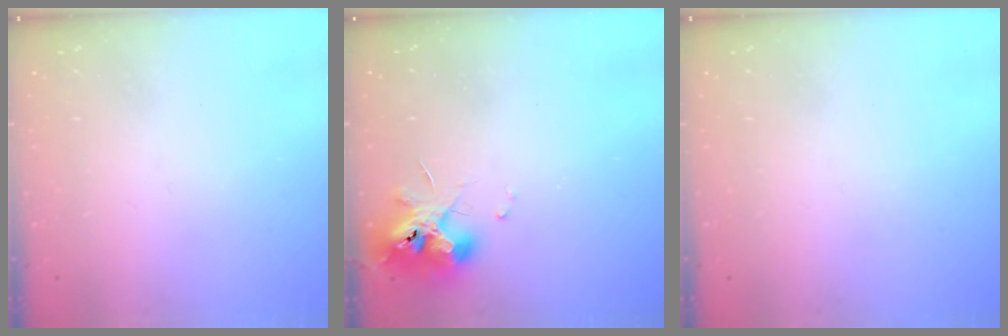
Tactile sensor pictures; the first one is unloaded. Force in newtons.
{"total": 10.8, "press": 10.8, "slide": 0.6}
{"total": 0.0}